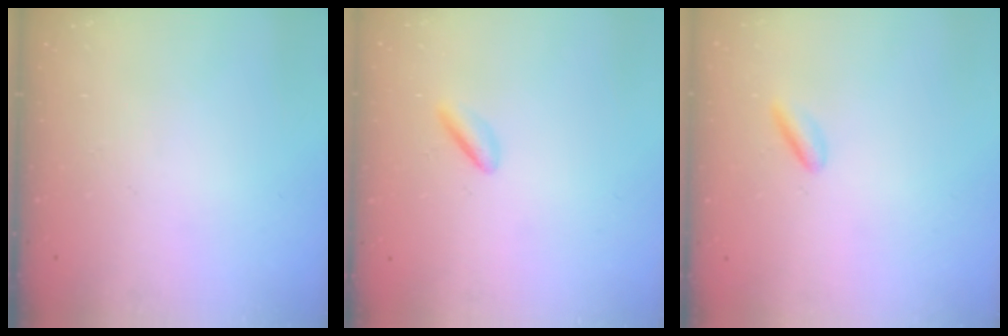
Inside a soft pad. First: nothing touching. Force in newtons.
{"total": 2.1, "press": 1.9, "slide": 0.9}
{"total": 2.0, "press": 2.0, "slide": 0.3}